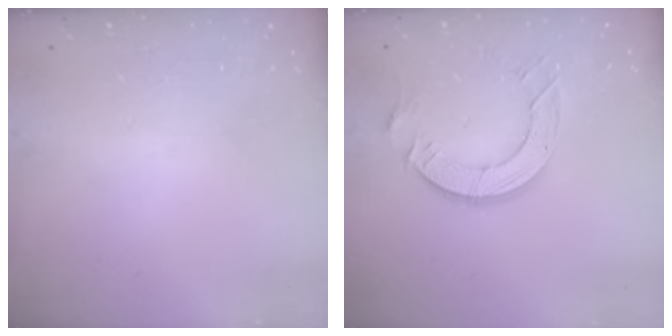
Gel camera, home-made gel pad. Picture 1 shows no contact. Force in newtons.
{"total": 9.5, "press": 9.5, "slide": 1.0}